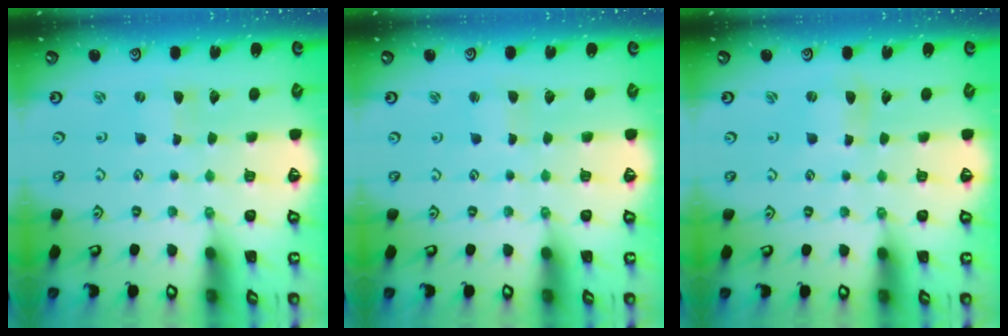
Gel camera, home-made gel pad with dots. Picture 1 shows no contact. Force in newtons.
{"total": 1.7, "press": 1.7, "slide": 0.2}
{"total": 1.6, "press": 1.6, "slide": 0.3}